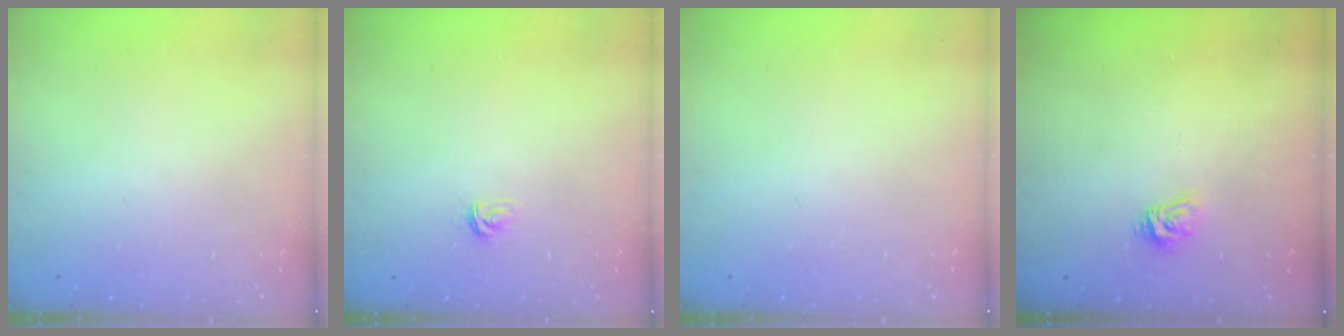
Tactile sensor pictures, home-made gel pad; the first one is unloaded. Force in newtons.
{"total": 2.9, "press": 2.9, "slide": 0.4}
{"total": 0.0}
{"total": 5.5, "press": 5.5, "slide": 0.4}